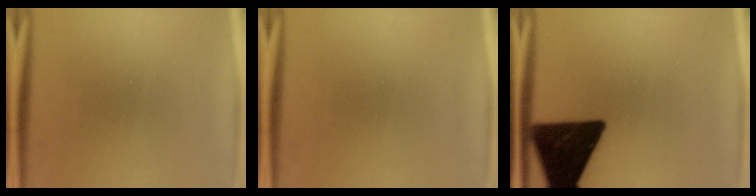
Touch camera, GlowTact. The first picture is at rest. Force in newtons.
{"total": 0.0}
{"total": 15.9}